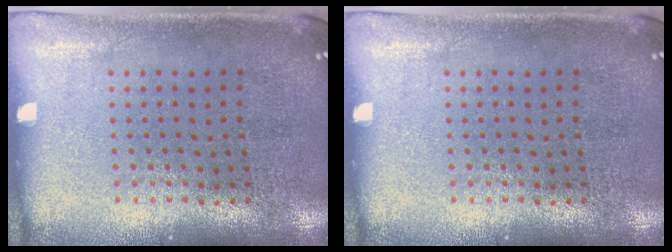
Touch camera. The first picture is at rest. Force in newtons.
{"total": 0.0}